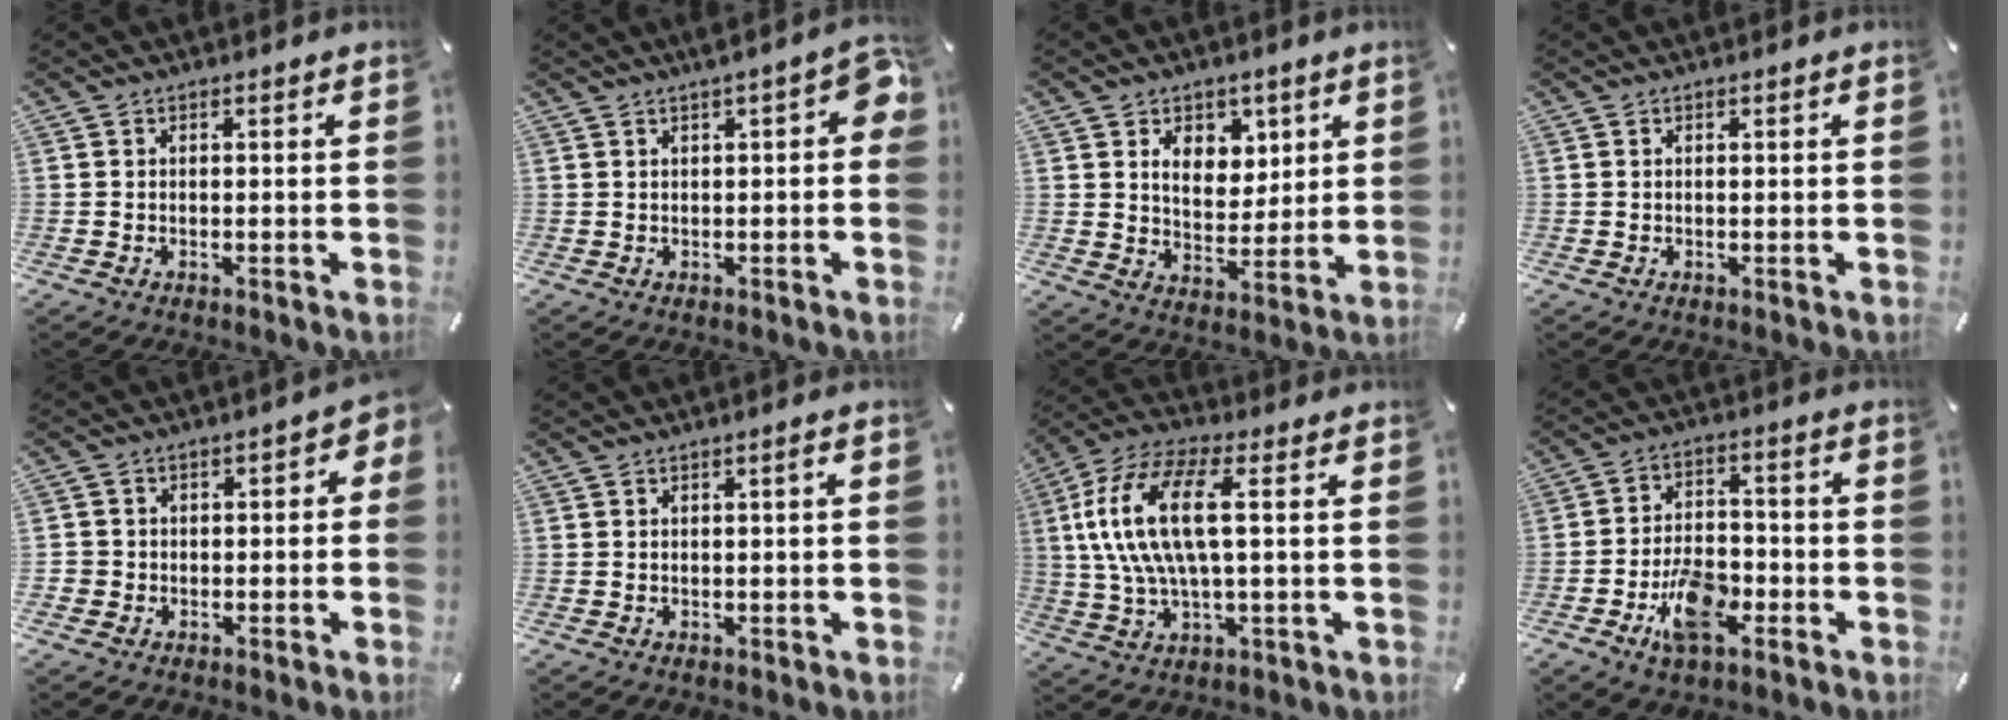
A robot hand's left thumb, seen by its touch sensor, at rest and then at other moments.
{"total": 6.0, "force": [1.3, 2.2, 5.4], "torque": [-0.073, 0.002, 0.020]}
{"total": 8.0, "force": [3.8, 6.1, 3.6], "torque": [-0.055, -0.012, 0.066]}
{"total": 0.0}
{"total": 4.1, "force": [-1.6, 3.5, 1.4], "torque": [-0.018, 0.012, -0.034]}
{"total": 1.2, "force": [0.0, 0.1, 1.2], "torque": [-0.019, 0.000, -0.001]}
{"total": 15.7, "force": [2.5, 6.2, 14.2], "torque": [-0.309, -0.007, 0.036]}
{"total": 11.8, "force": [-5.3, 6.6, 8.3], "torque": [-0.151, 0.020, -0.092]}